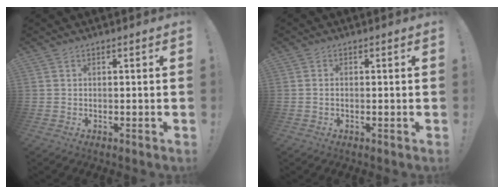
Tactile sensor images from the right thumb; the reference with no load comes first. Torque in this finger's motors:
{"motor_torque": [-0.28, -0.42, -0.07, 0.11, 0.06]}